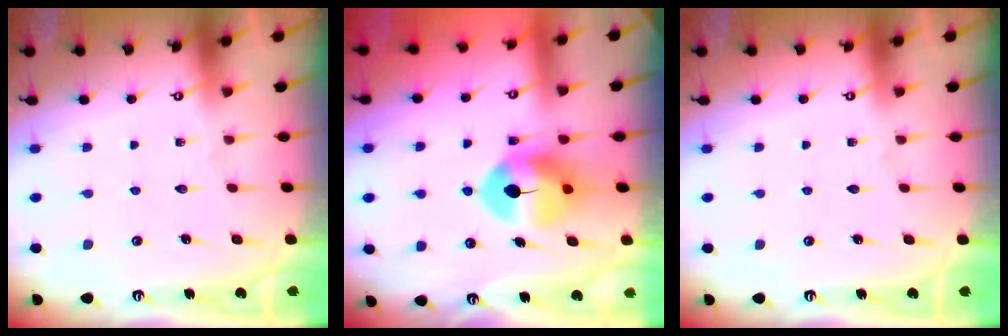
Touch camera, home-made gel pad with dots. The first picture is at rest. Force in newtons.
{"total": 8.8, "press": 8.7, "slide": 1.6}
{"total": 0.0}